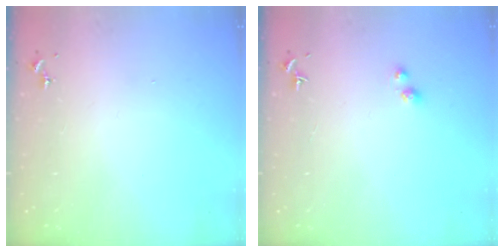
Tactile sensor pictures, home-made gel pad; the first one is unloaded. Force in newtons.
{"total": 3.3, "press": 3.2, "slide": 0.5}